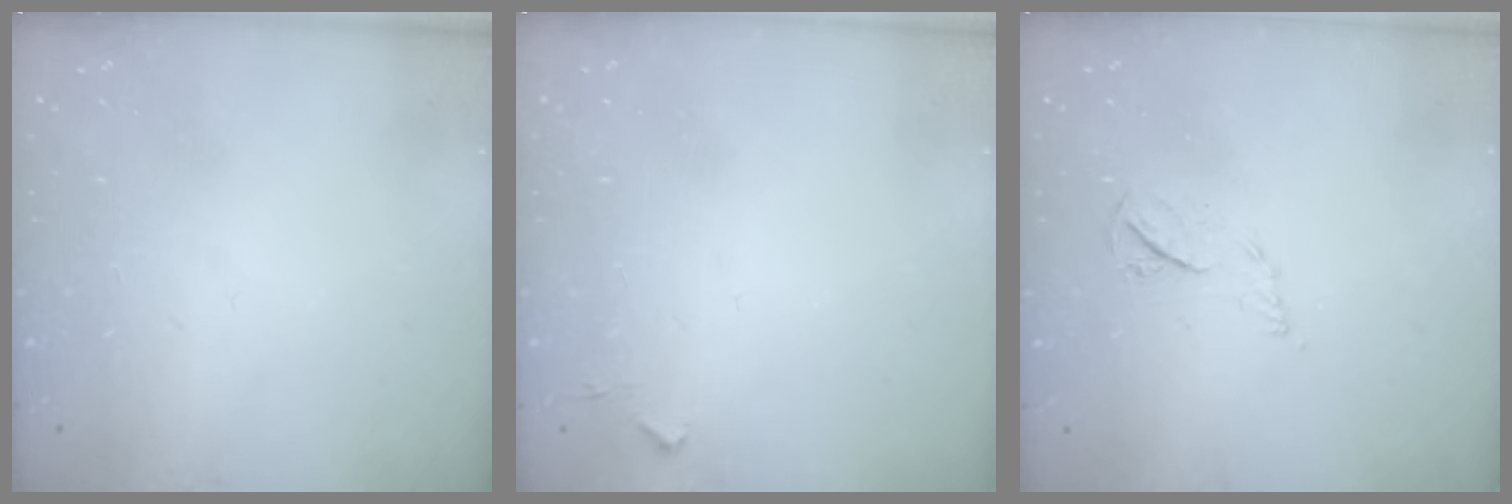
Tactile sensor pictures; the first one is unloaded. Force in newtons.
{"total": 3.1, "press": 3.1, "slide": 0.5}
{"total": 5.4, "press": 5.3, "slide": 0.7}